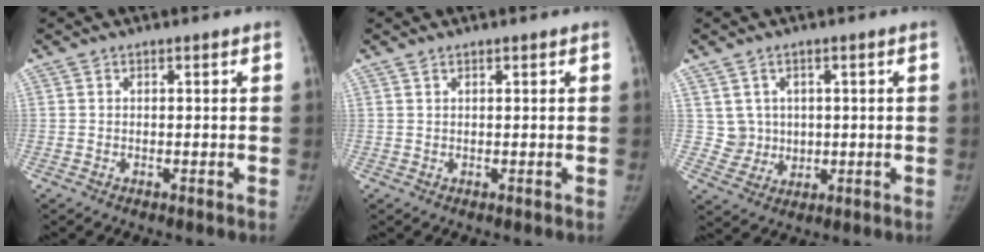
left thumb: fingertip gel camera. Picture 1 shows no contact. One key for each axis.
{"total": 0.7, "fx": 0.6, "fy": 0.2, "fz": 0.3, "tx": -0.008, "ty": -0.001, "tz": 0.011}
{"total": 5.0, "fx": 1.3, "fy": 4.6, "fz": 1.3, "tx": -0.001, "ty": -0.008, "tz": 0.032}